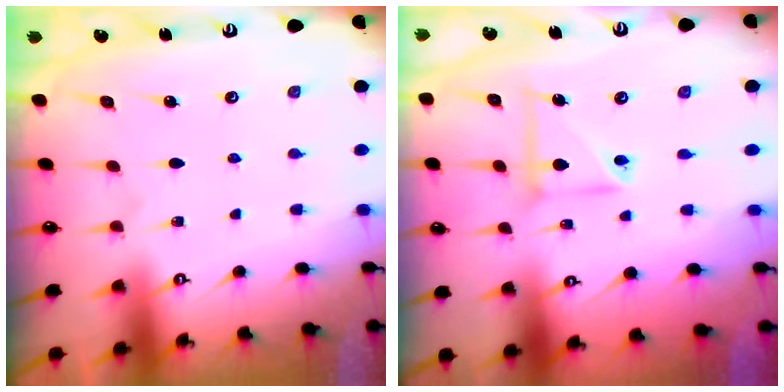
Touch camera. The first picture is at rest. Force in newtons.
{"total": 6.5, "press": 6.4, "slide": 1.5}